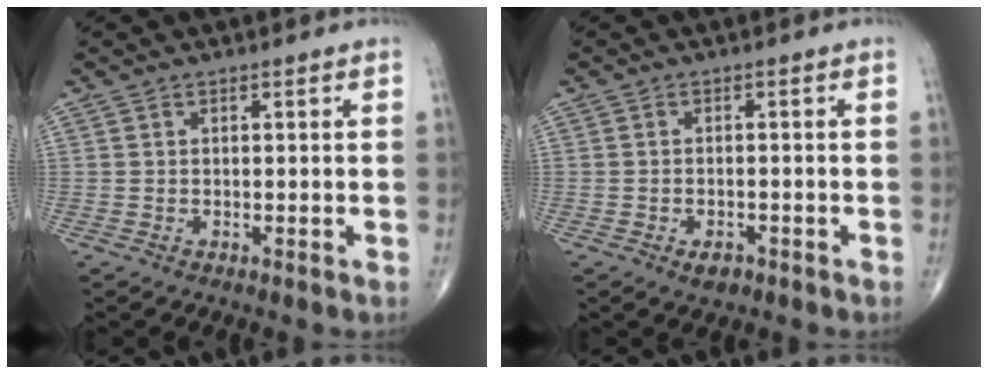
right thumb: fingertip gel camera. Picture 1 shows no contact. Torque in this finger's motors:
{"motor_torque": [-0.20, 0.15, 0.15, 0.15, 0.06]}